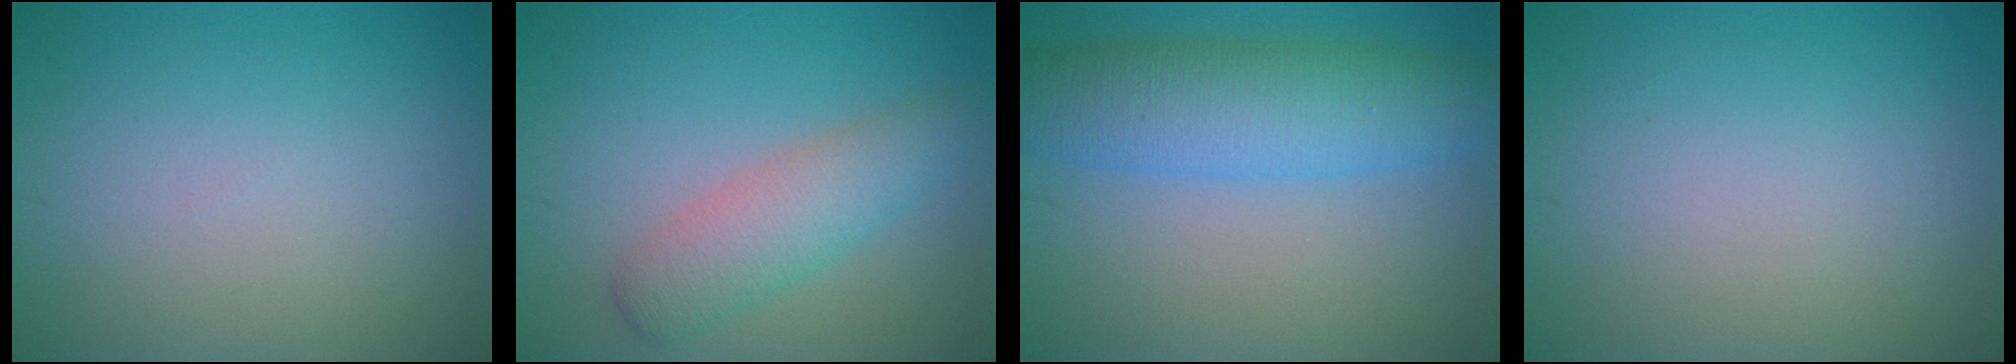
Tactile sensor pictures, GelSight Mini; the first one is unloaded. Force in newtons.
{"total": 4.1, "press": 4.1, "slide": 0.2}
{"total": 7.2, "press": 7.2, "slide": 0.2}
{"total": 0.0}